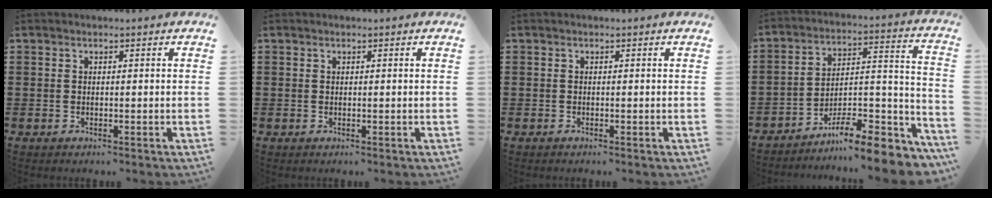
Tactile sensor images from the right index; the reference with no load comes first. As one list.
[{"total": 0.0}, {"total": 0.0}, {"total": 8.8, "force": [-7.1, 1.7, 4.9], "torque": [-0.066, 0.013, -0.134]}]